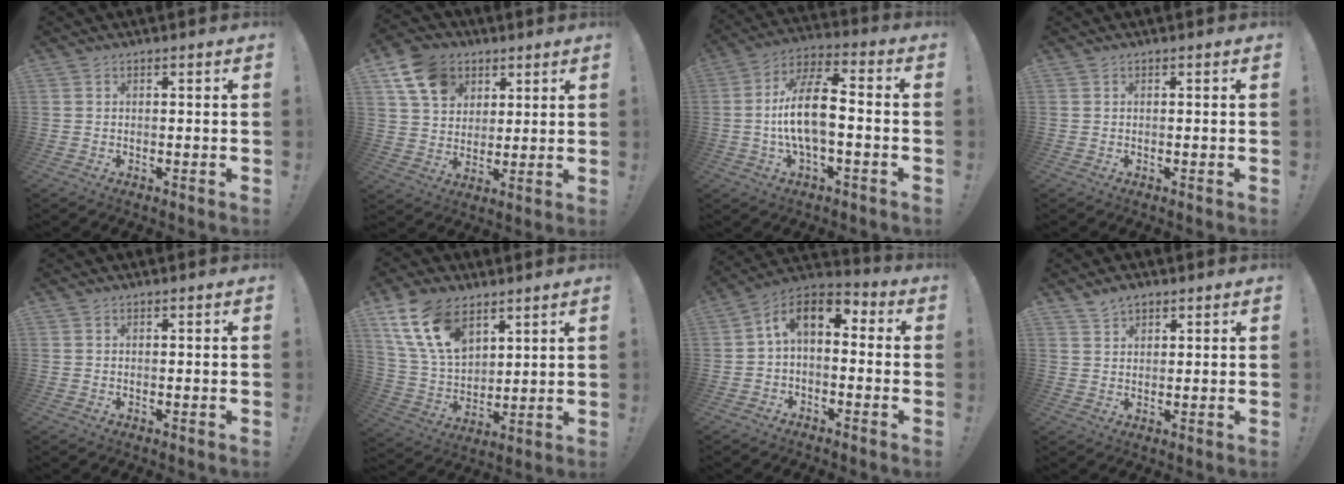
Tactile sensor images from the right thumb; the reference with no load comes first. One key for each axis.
{"total": 13.0, "fx": 6.3, "fy": 9.8, "fz": 5.7, "tx": -0.093, "ty": -0.020, "tz": 0.125}
{"total": 13.7, "fx": -1.7, "fy": 5.5, "fz": 12.5, "tx": -0.227, "ty": 0.007, "tz": -0.036}
{"total": 0.0}
{"total": 0.0}
{"total": 17.0, "fx": 9.4, "fy": 10.0, "fz": 10.1, "tx": -0.204, "ty": -0.042, "tz": 0.179}
{"total": 8.8, "fx": 1.8, "fy": 5.3, "fz": 6.7, "tx": -0.124, "ty": 0.008, "tz": 0.036}
{"total": 3.7, "fx": 2.9, "fy": 2.0, "fz": 1.0, "tx": -0.013, "ty": -0.016, "tz": 0.053}